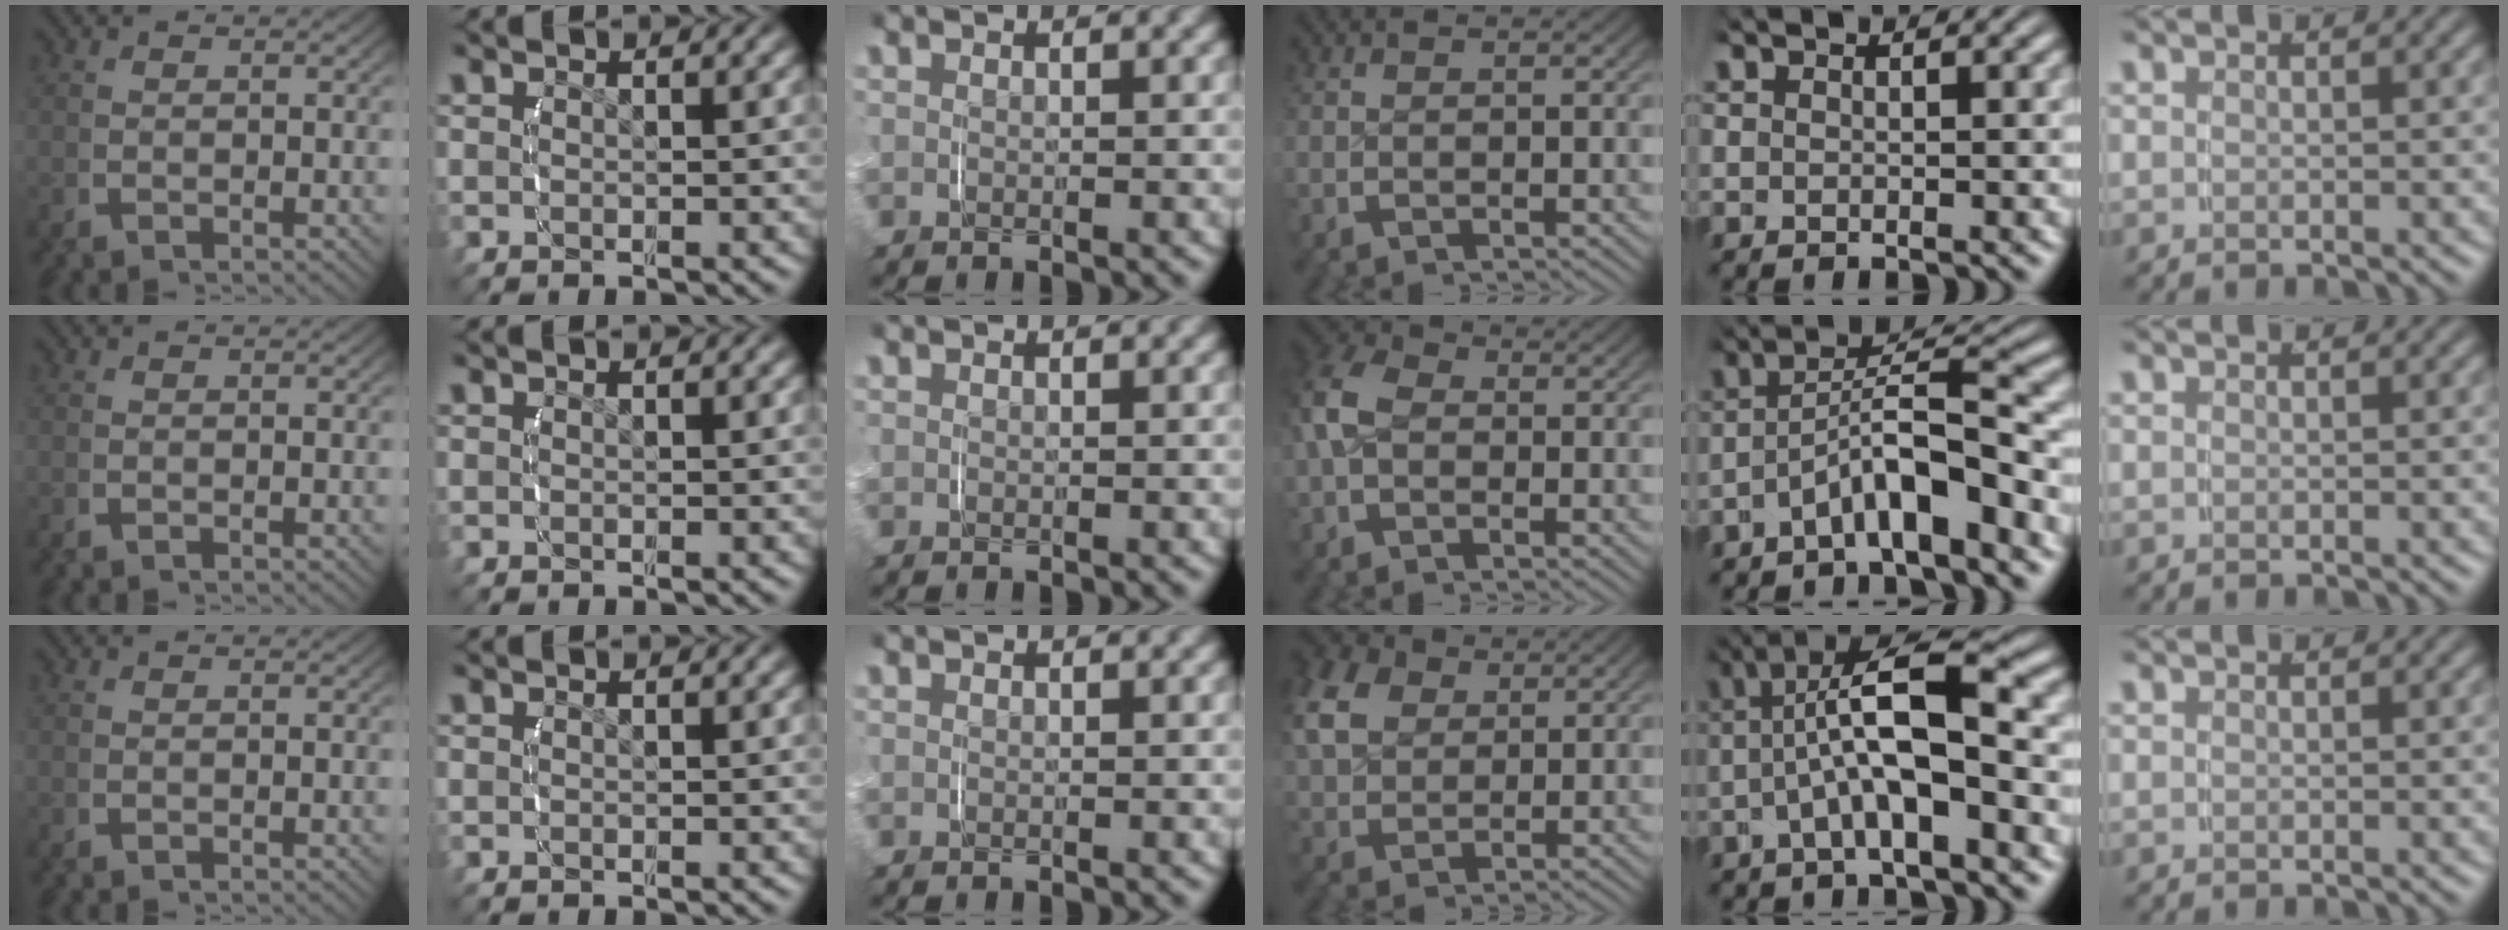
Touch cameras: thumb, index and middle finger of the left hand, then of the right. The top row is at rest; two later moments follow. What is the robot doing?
{"motion": "grasp_and_lifting", "object": "velcro strap"}